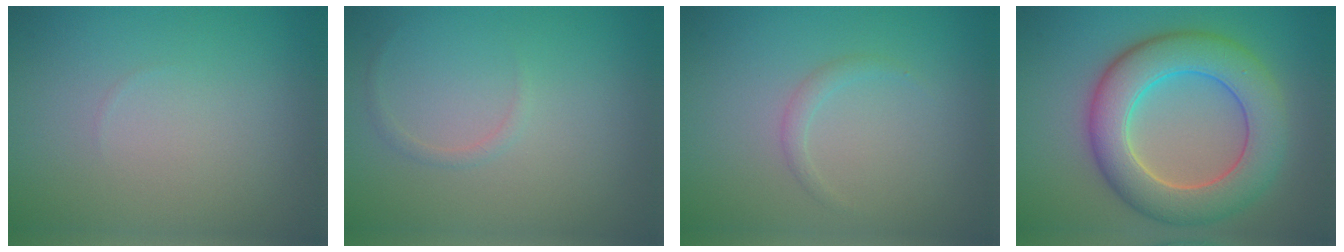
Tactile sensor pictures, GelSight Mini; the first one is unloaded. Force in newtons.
{"total": 0.7, "press": 0.7, "slide": 0.1}
{"total": 1.0, "press": 1.0, "slide": 0.1}
{"total": 8.5, "press": 8.5, "slide": 0.5}